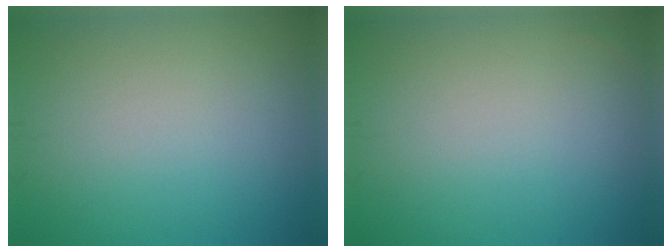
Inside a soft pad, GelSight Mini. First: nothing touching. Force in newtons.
{"total": 0.0}